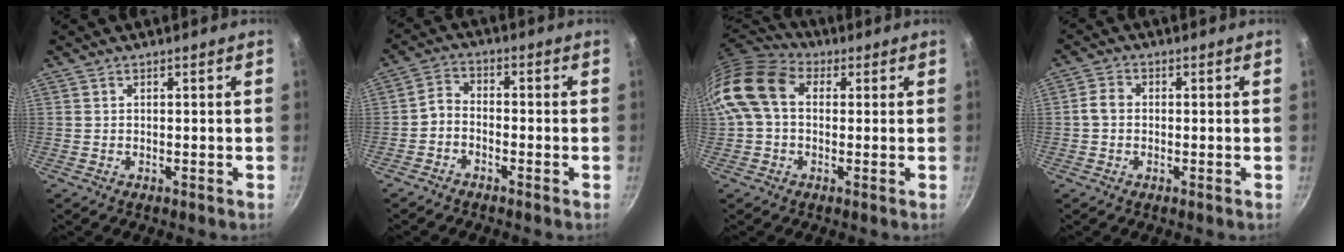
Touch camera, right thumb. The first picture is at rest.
{"total": 3.4, "force": [-2.1, 2.0, 1.7], "torque": [-0.038, 0.030, -0.051]}
{"total": 12.9, "force": [1.6, 9.3, 8.8], "torque": [-0.154, 0.026, 0.009]}
{"total": 2.9, "force": [-0.3, 2.3, 1.7], "torque": [-0.034, 0.011, -0.012]}